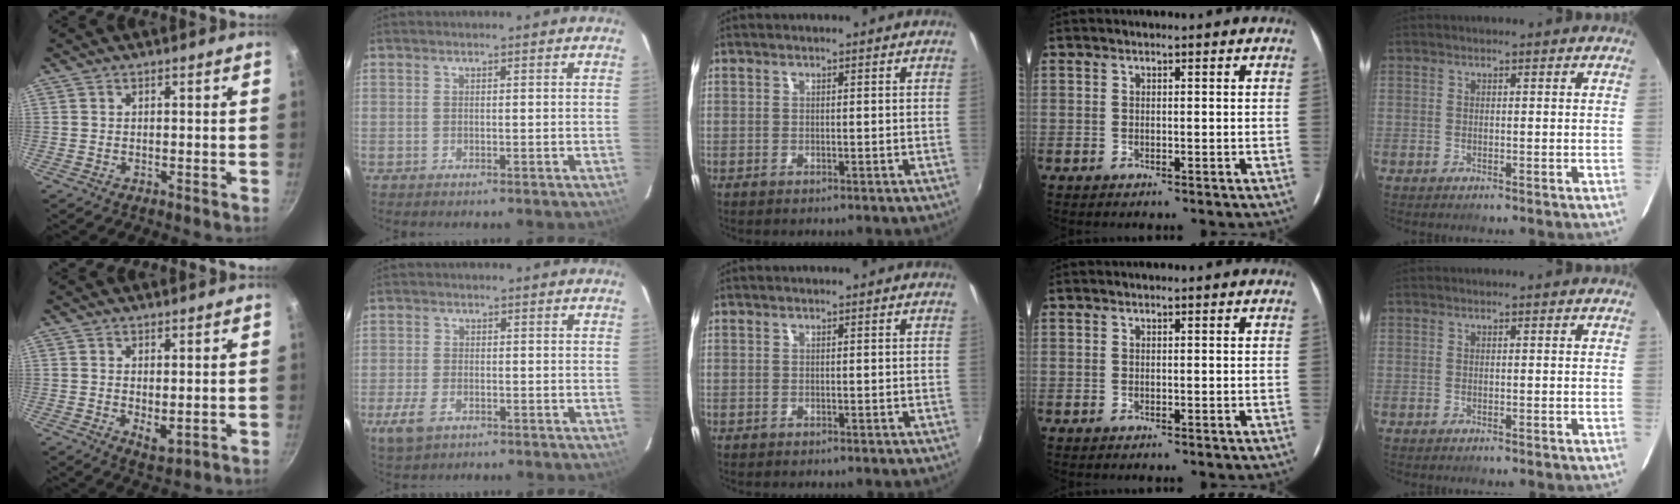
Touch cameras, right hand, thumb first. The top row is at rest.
{"thumb": {"total": 3.7, "force": [0.3, 1.8, 3.2], "torque": [-0.050, -0.014, 0.008]}, "index": {"total": 5.4, "force": [-2.9, 2.9, 3.5], "torque": [-0.093, -0.010, -0.053]}}